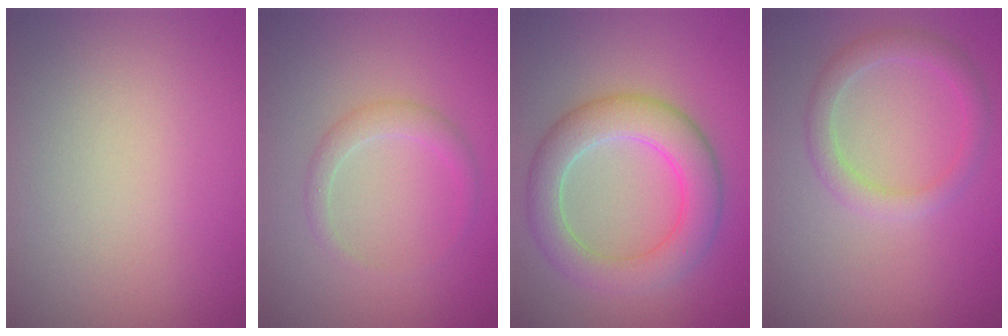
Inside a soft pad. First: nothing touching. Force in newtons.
{"total": 1.7, "press": 1.7, "slide": 0.0}
{"total": 5.7, "press": 5.7, "slide": 0.1}
{"total": 2.5, "press": 2.5, "slide": 0.1}